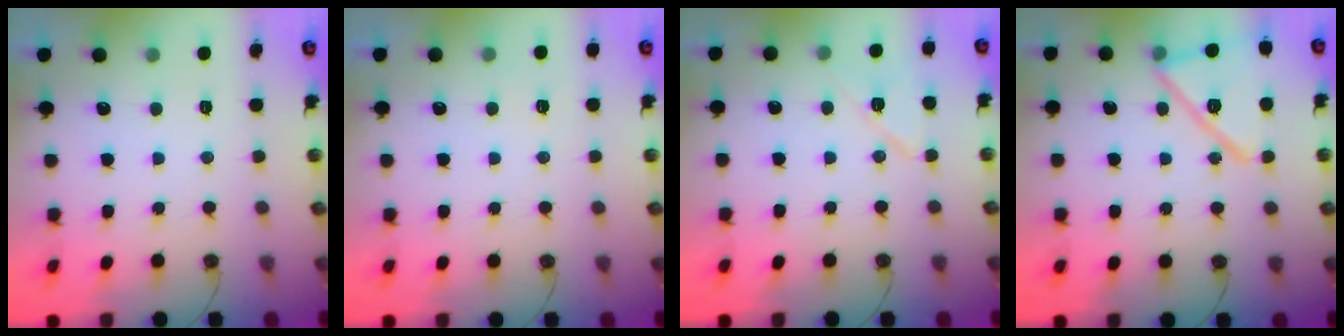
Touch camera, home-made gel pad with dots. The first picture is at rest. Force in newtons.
{"total": 3.6, "press": 2.8, "slide": 2.4}
{"total": 8.8, "press": 8.7, "slide": 1.1}
{"total": 17.8, "press": 17.7, "slide": 2.4}